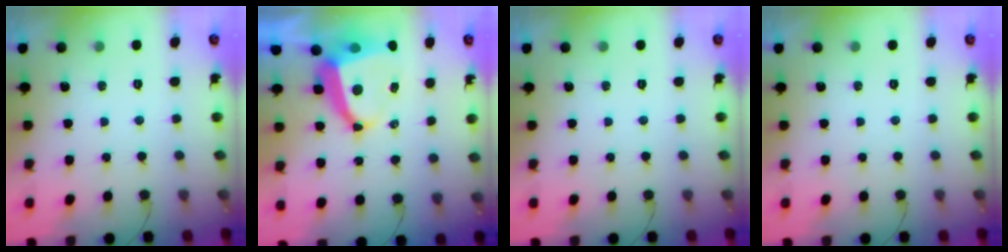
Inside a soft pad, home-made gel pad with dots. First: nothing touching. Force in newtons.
{"total": 9.2, "press": 9.2, "slide": 0.9}
{"total": 0.0}
{"total": 0.0}